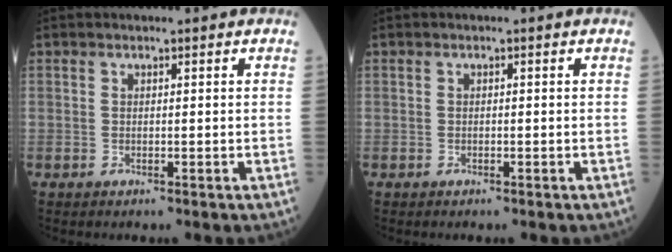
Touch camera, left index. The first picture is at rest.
{"total": 0.0}